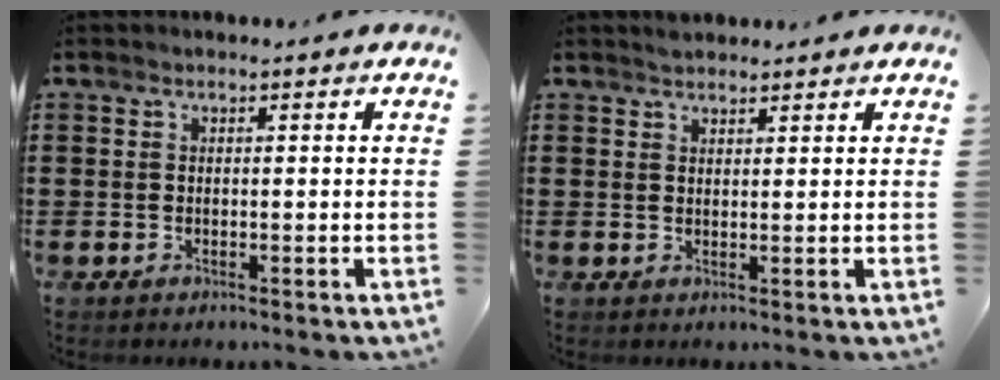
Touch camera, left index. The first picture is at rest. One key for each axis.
{"total": 1.6, "fx": 1.5, "fy": 0.4, "fz": 0.1, "tx": -0.005, "ty": 0.002, "tz": 0.030}